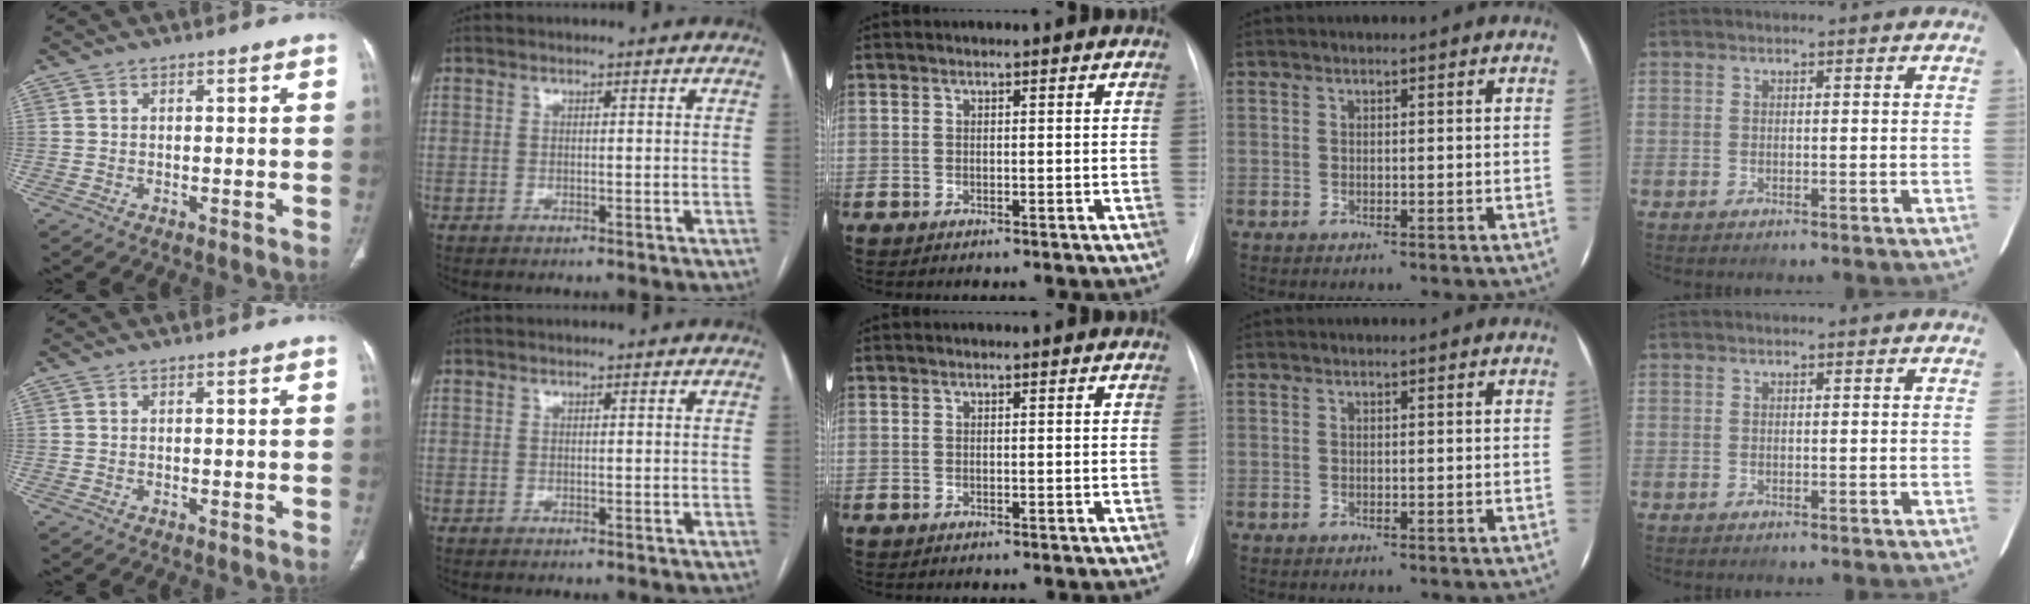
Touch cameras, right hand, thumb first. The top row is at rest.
{}